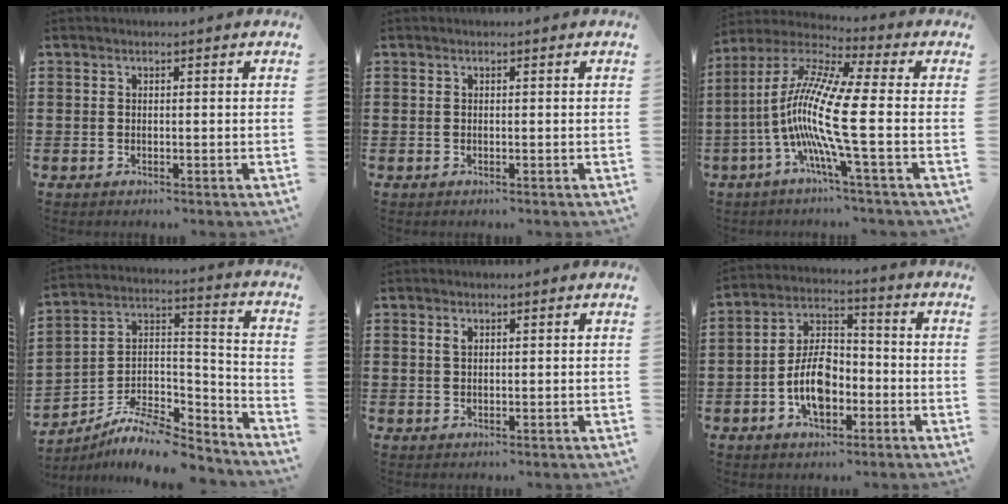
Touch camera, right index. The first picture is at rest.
{"total": 0.0}
{"total": 12.3, "force": [-3.1, 0.6, 11.8], "torque": [-0.279, -0.025, -0.080]}
{"total": 8.8, "force": [-7.4, 3.1, 3.6], "torque": [-0.075, 0.009, -0.146]}
{"total": 1.0, "force": [0.4, 0.6, 0.7], "torque": [-0.017, 0.005, 0.007]}
{"total": 8.4, "force": [-2.8, 4.8, 6.2], "torque": [-0.126, 0.007, -0.057]}